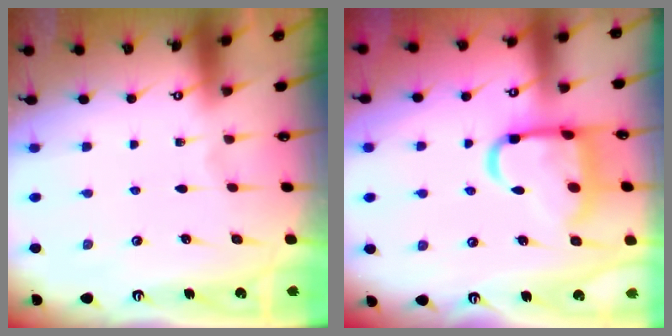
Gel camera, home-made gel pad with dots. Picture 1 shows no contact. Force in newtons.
{"total": 15.0, "press": 15.0, "slide": 1.3}